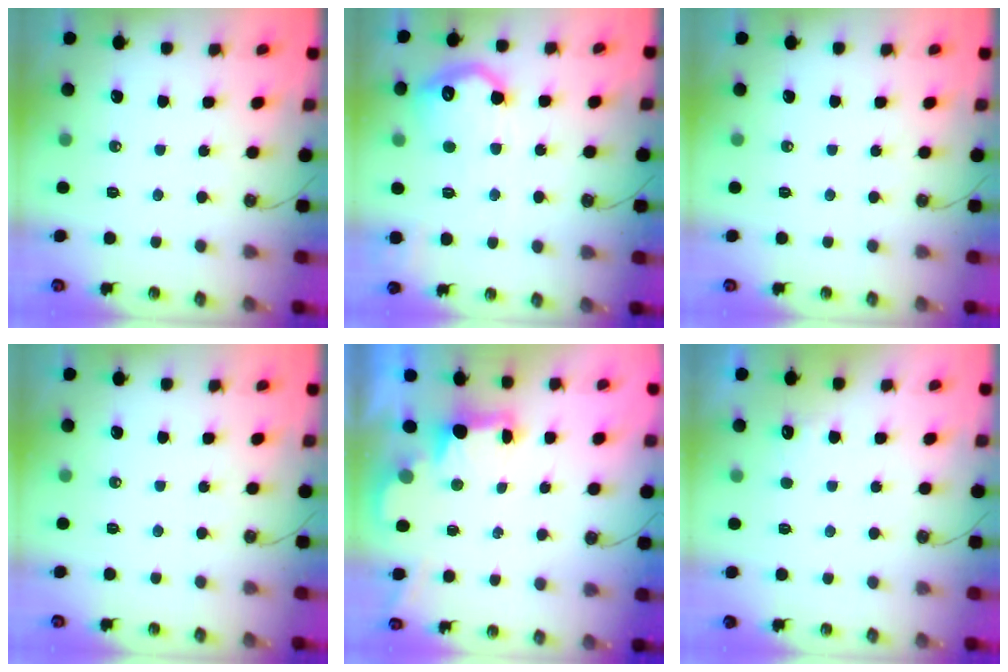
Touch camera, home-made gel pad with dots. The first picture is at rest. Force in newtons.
{"total": 16.3, "press": 16.3, "slide": 1.0}
{"total": 0.0}
{"total": 0.0}
{"total": 2.0, "press": 2.0, "slide": 0.5}
{"total": 4.5, "press": 4.4, "slide": 0.9}